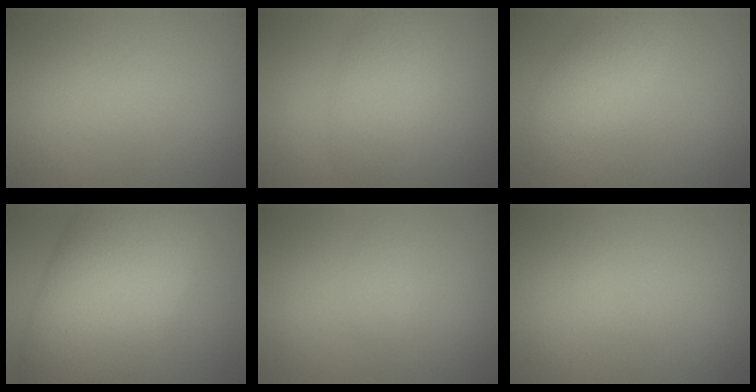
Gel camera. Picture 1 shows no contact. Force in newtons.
{"total": 4.6, "press": 4.6, "slide": 0.1}
{"total": 3.6, "press": 3.6, "slide": 0.3}
{"total": 14.9, "press": 14.8, "slide": 0.4}
{"total": 0.8, "press": 0.8, "slide": 0.1}
{"total": 0.0}